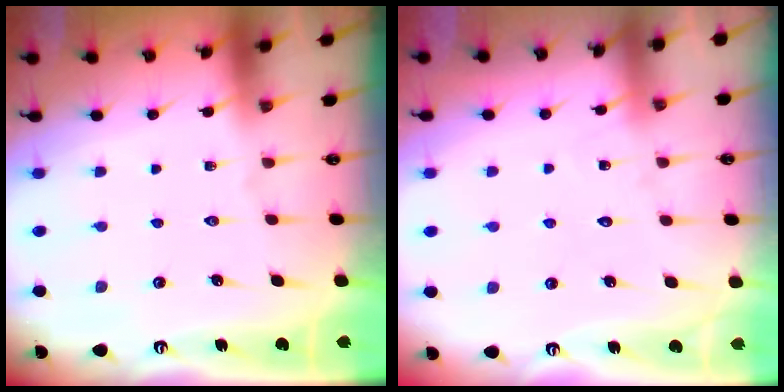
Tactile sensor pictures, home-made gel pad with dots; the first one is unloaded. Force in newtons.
{"total": 6.1, "press": 6.1, "slide": 0.5}